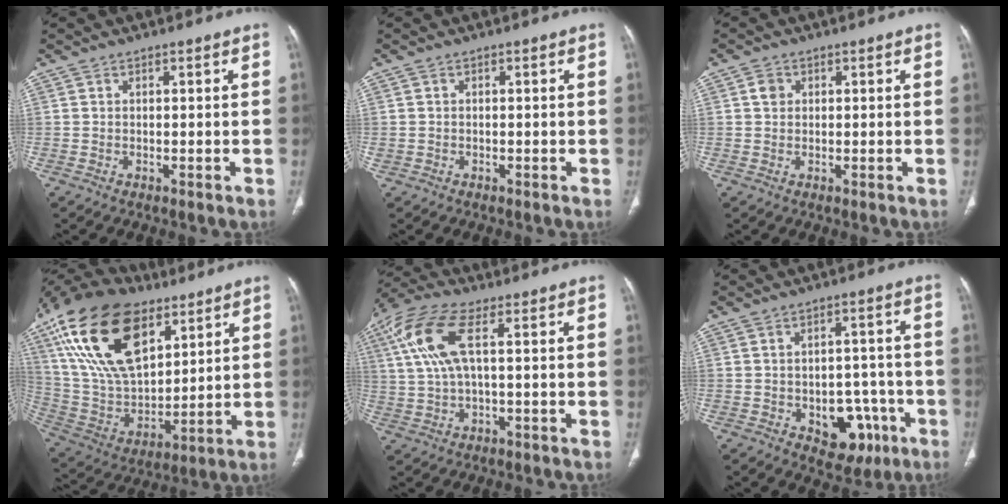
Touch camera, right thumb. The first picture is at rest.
{"total": 0.7, "force": [-0.2, 0.6, 0.1], "torque": [-0.004, 0.003, -0.005]}
{"total": 1.8, "force": [0.5, 1.6, 0.8], "torque": [-0.008, 0.001, 0.006]}
{"total": 27.7, "force": [13.0, 14.9, 19.3], "torque": [-0.361, -0.021, 0.242]}
{"total": 11.2, "force": [3.2, 4.0, 10.0], "torque": [-0.245, 0.023, 0.063]}
{"total": 10.3, "force": [-3.9, 6.9, 6.6], "torque": [-0.045, 0.032, -0.040]}